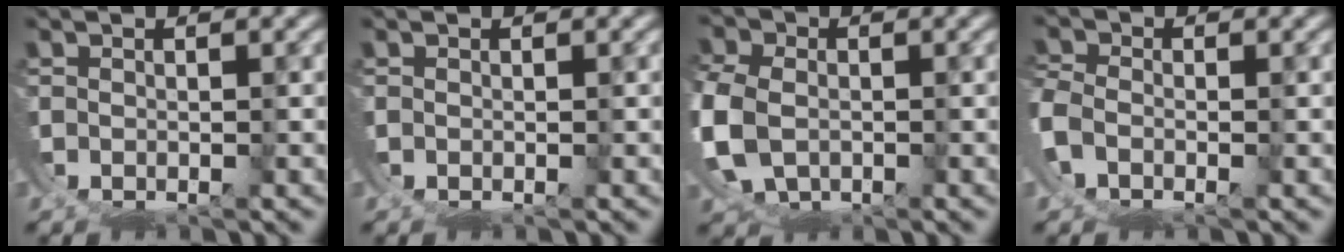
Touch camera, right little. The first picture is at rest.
{"total": 0.0}
{"total": 2.6, "force": [0.4, 2.4, 0.6], "torque": [-0.066, -0.025, 0.022]}
{"total": 4.2, "force": [-1.7, 3.6, 1.4], "torque": [-0.069, -0.025, -0.022]}